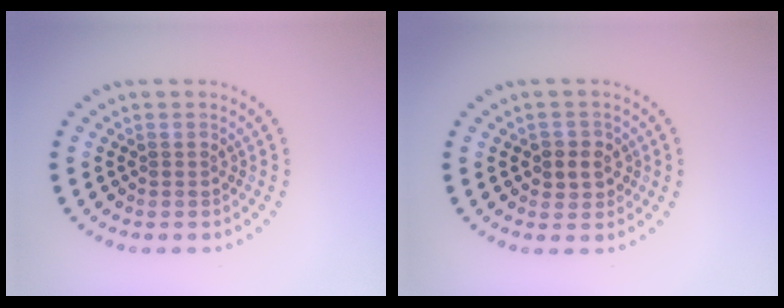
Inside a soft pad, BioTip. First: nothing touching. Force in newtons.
{"total": 2.3, "press": 2.2, "slide": 0.7}